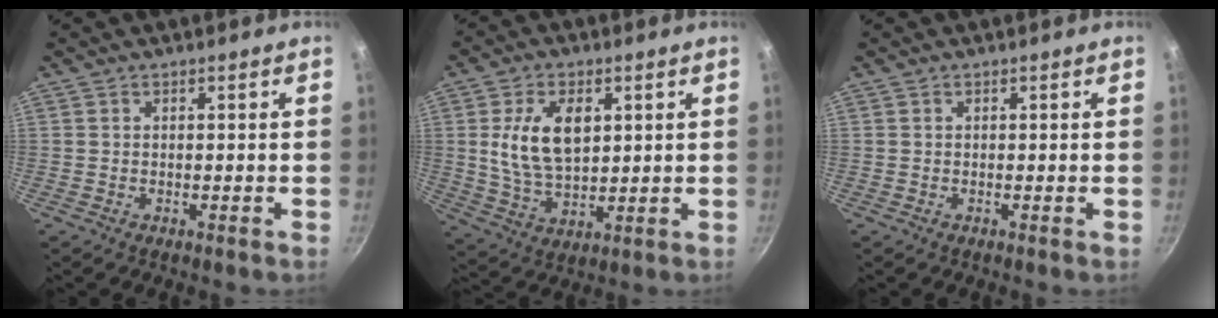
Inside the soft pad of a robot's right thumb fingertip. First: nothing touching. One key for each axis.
{"total": 12.1, "fx": 2.7, "fy": 7.2, "fz": 9.3, "tx": -0.154, "ty": -0.013, "tz": 0.054}
{"total": 0.0}